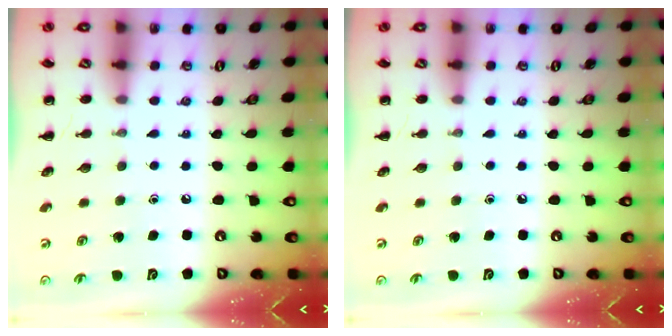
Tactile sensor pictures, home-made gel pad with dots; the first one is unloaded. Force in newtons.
{"total": 0.0}